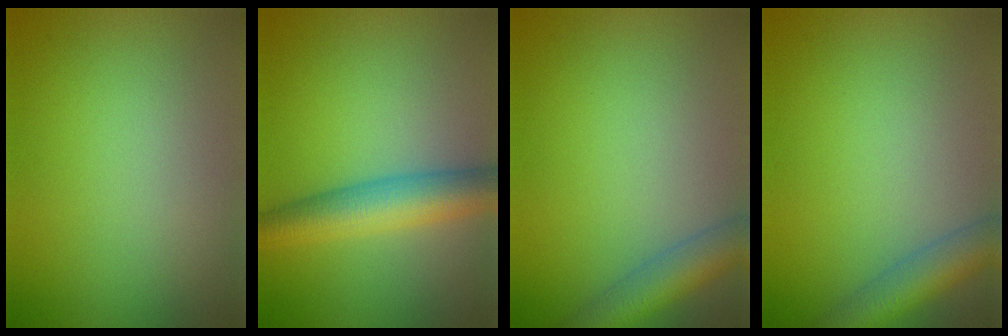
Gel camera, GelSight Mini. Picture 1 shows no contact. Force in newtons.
{"total": 6.0, "press": 6.0, "slide": 0.2}
{"total": 4.6, "press": 4.6, "slide": 0.3}
{"total": 4.6, "press": 4.6, "slide": 0.3}